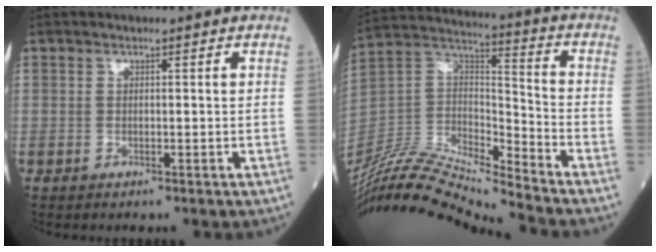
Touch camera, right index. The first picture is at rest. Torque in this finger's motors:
{"motor_torque": [-1.13, -1.00, -0.67, -0.21]}